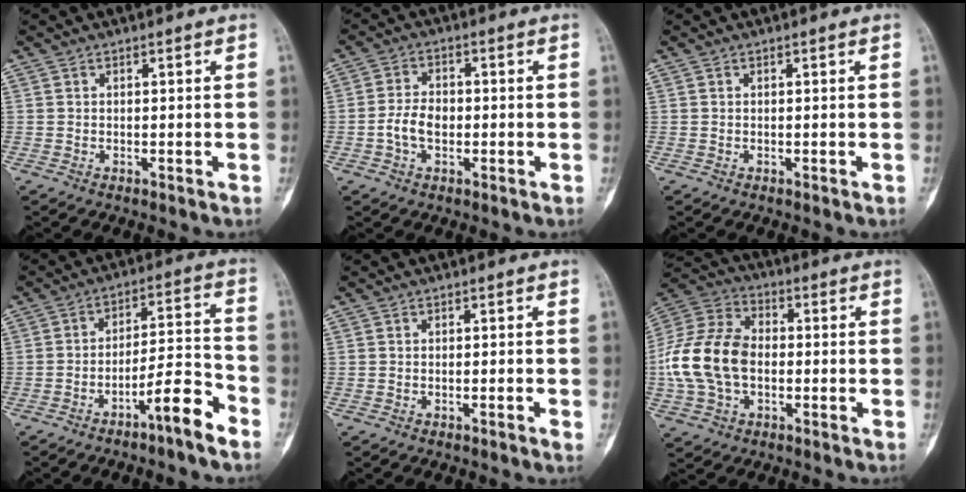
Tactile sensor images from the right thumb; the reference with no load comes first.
{"total": 5.1, "force": [-1.1, 3.3, 3.7], "torque": [-0.067, 0.020, -0.025]}
{"total": 0.0}
{"total": 9.1, "force": [-6.0, 1.1, 6.7], "torque": [-0.108, 0.061, -0.101]}
{"total": 1.0, "force": [-0.4, 0.0, 0.9], "torque": [-0.017, 0.002, -0.006]}
{"total": 15.6, "force": [-1.7, 10.6, 11.3], "torque": [-0.224, 0.033, -0.035]}